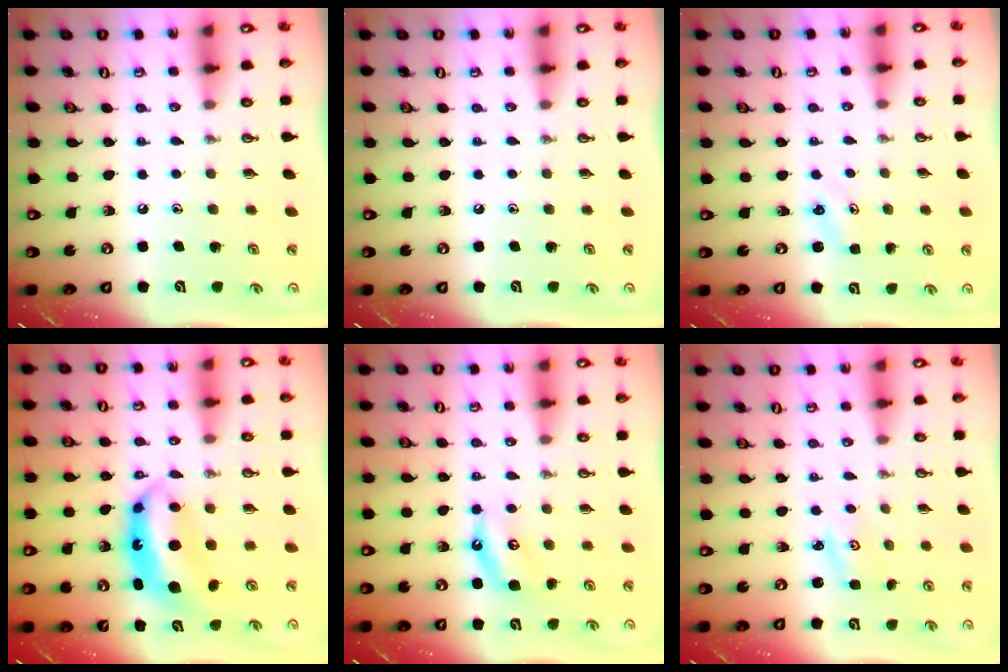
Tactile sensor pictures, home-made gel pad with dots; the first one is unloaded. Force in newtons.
{"total": 0.0}
{"total": 2.5, "press": 2.5, "slide": 0.3}
{"total": 8.2, "press": 8.2, "slide": 1.1}
{"total": 5.4, "press": 5.4, "slide": 0.6}
{"total": 2.8, "press": 2.8, "slide": 0.3}